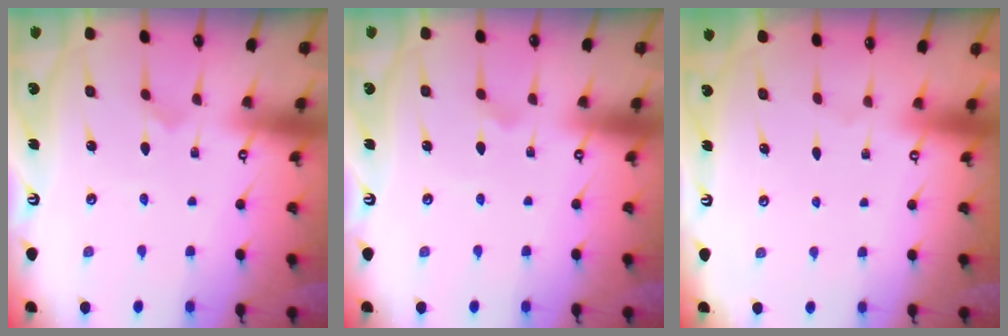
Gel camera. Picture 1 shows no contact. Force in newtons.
{"total": 2.3, "press": 2.3, "slide": 0.1}
{"total": 0.0}